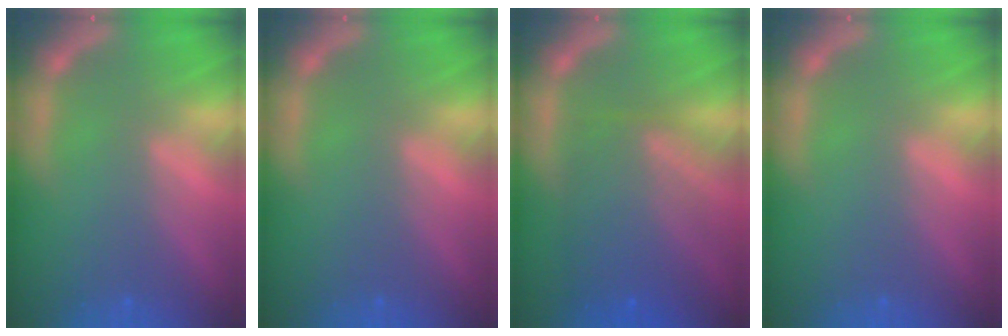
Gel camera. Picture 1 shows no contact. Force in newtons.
{"total": 0.0}
{"total": 7.6}
{"total": 0.0}